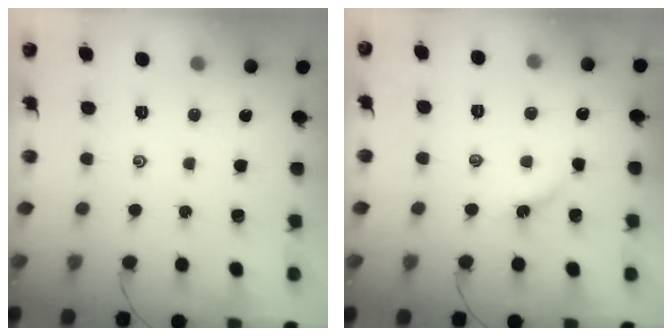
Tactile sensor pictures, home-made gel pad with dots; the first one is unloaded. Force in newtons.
{"total": 3.7, "press": 3.7, "slide": 0.5}